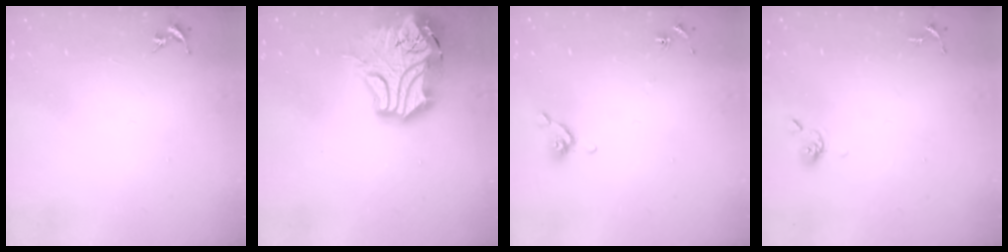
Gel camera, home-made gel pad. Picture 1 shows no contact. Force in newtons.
{"total": 19.5, "press": 19.3, "slide": 2.9}
{"total": 5.8, "press": 5.6, "slide": 1.7}
{"total": 4.4, "press": 4.3, "slide": 0.8}